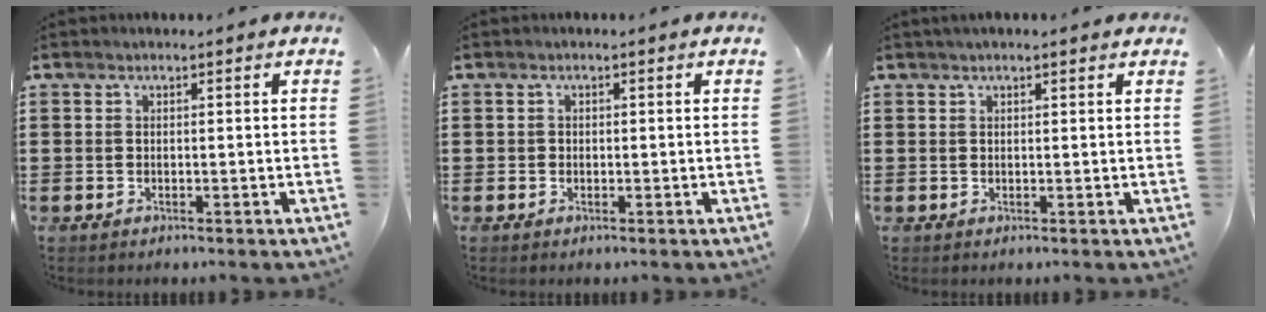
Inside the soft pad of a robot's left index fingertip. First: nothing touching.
{"total": 0.7, "force": [-0.1, 0.7, 0.2], "torque": [-0.007, 0.004, -0.003]}
{"total": 1.1, "force": [0.7, 0.1, 0.8], "torque": [-0.015, 0.002, 0.013]}